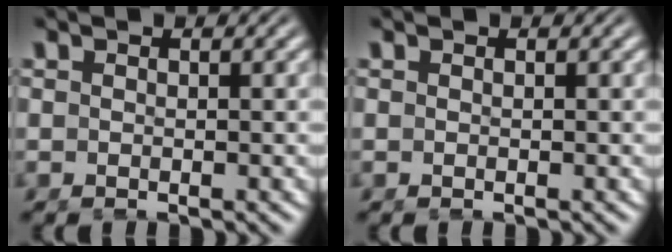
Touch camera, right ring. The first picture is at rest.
{"total": 0.0}